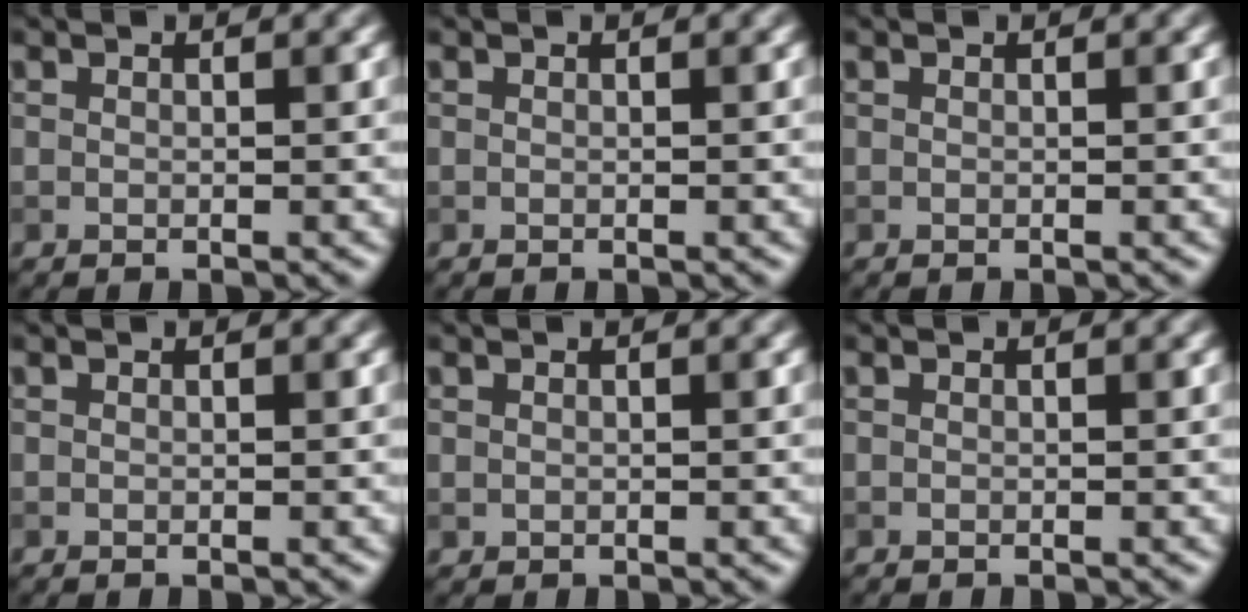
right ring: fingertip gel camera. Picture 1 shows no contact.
{"total": 0.0}
{"total": 0.0}
{"total": 0.0}
{"total": 0.0}
{"total": 0.0}